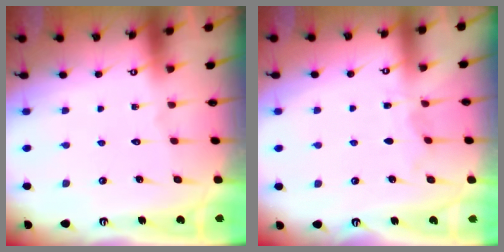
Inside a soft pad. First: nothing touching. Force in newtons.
{"total": 3.8, "press": 3.8, "slide": 0.4}